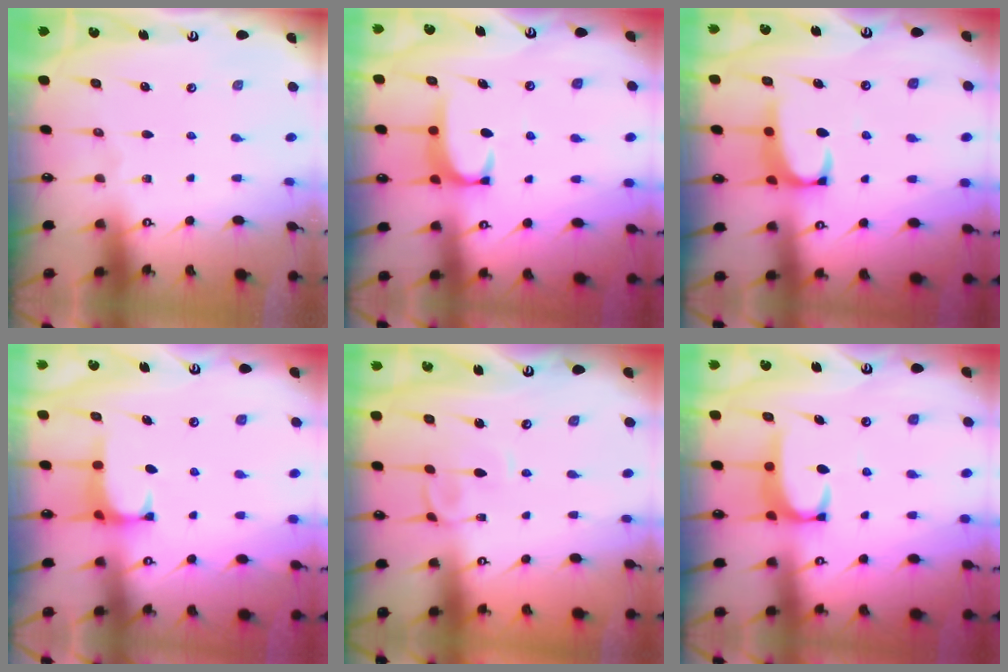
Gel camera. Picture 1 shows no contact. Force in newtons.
{"total": 1.8, "press": 1.7, "slide": 0.5}
{"total": 2.0, "press": 1.9, "slide": 0.7}
{"total": 0.5, "press": 0.4, "slide": 0.3}
{"total": 2.5, "press": 2.4, "slide": 0.8}
{"total": 3.1, "press": 3.1, "slide": 0.4}